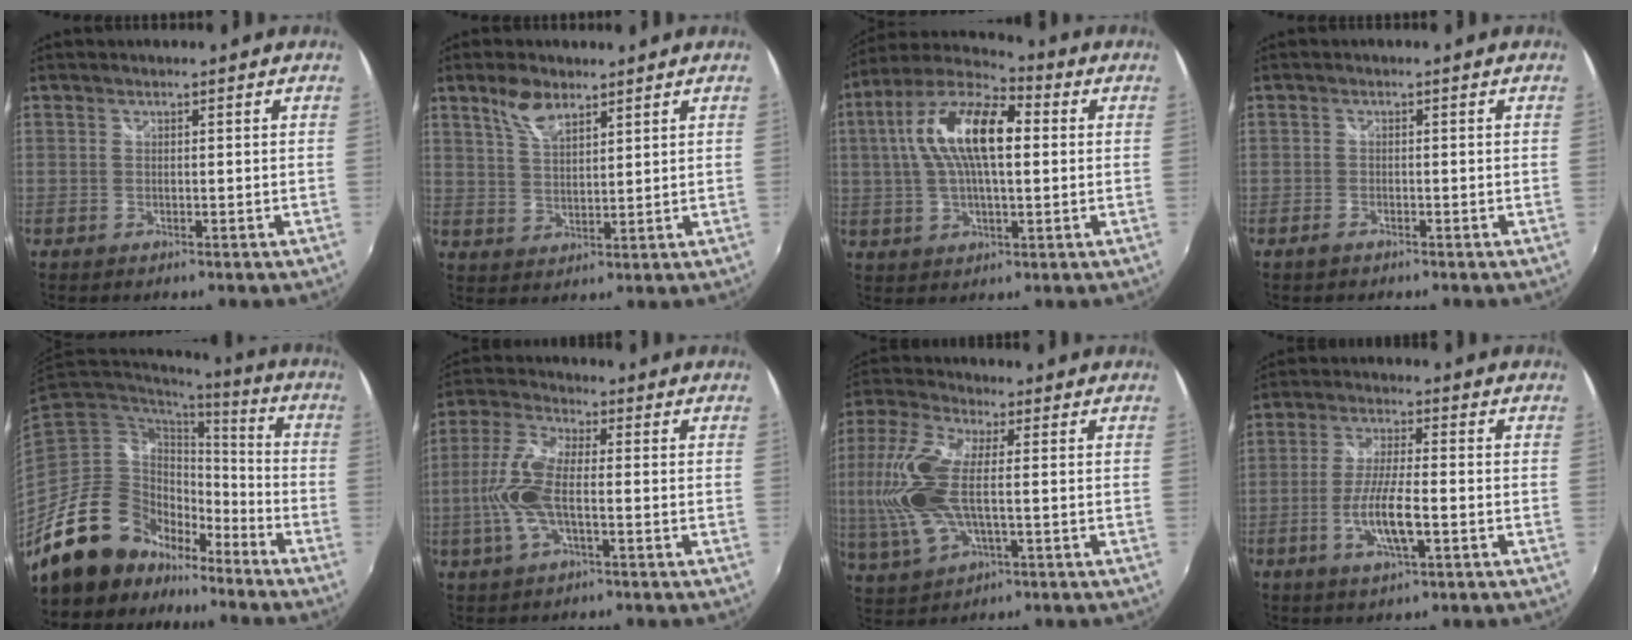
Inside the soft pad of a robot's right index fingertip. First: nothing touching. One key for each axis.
{"total": 5.8, "fx": 4.0, "fy": 2.5, "fz": 3.4, "tx": -0.062, "ty": 0.006, "tz": 0.080}
{"total": 16.0, "fx": 2.7, "fy": 6.5, "fz": 14.3, "tx": -0.268, "ty": 0.023, "tz": 0.035}
{"total": 1.4, "fx": -1.2, "fy": 0.7, "fz": 0.5, "tx": -0.013, "ty": -0.003, "tz": -0.023}
{"total": 20.4, "fx": -13.9, "fy": 12.5, "fz": 8.1, "tx": -0.172, "ty": 0.022, "tz": -0.223}
{"total": 12.3, "fx": -1.7, "fy": 4.1, "fz": 11.5, "tx": -0.255, "ty": 0.002, "tz": -0.039}
{"total": 15.8, "fx": -0.7, "fy": 6.9, "fz": 14.2, "tx": -0.310, "ty": -0.003, "tz": -0.011}
{"total": 8.4, "fx": -2.7, "fy": 1.6, "fz": 7.8, "tx": -0.155, "ty": -0.008, "tz": -0.051}